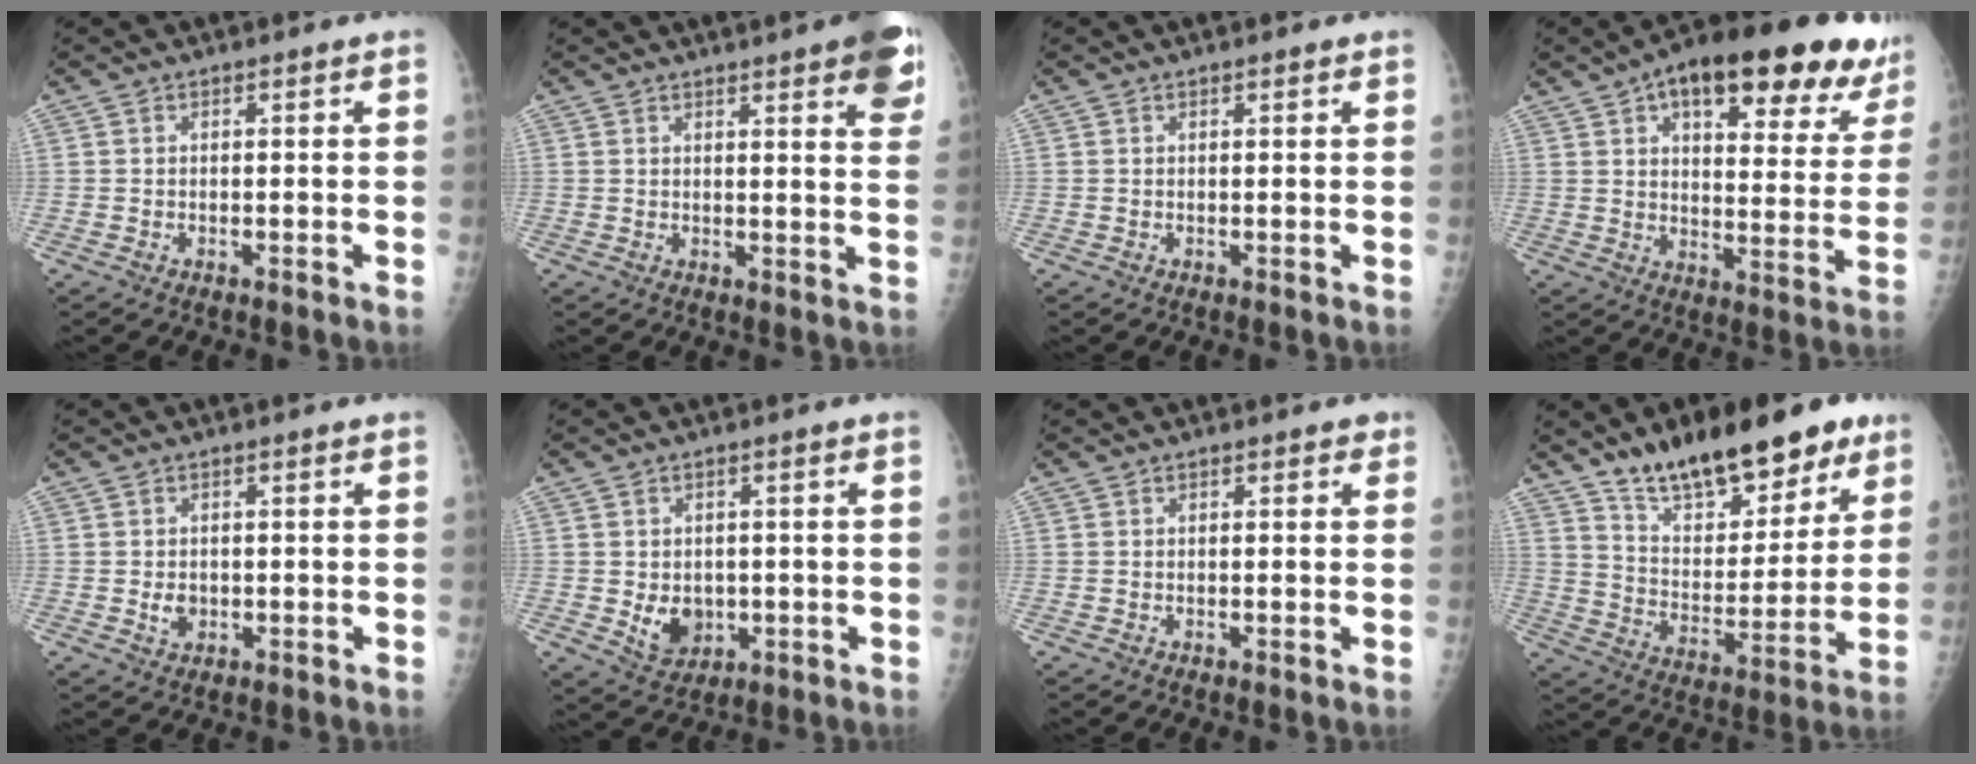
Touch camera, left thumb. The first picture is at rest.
{"total": 11.1, "force": [6.2, 2.2, 9.0], "torque": [-0.088, -0.018, 0.067]}
{"total": 0.9, "force": [0.4, 0.2, 0.7], "torque": [-0.011, 0.001, 0.006]}
{"total": 25.8, "force": [15.0, 10.2, 18.3], "torque": [-0.218, -0.019, 0.202]}
{"total": 2.6, "force": [-0.3, 2.0, 1.7], "torque": [-0.016, 0.003, -0.001]}
{"total": 6.2, "force": [-0.8, 4.8, 3.7], "torque": [-0.037, -0.003, 0.002]}
{"total": 1.8, "force": [0.9, 0.8, 1.3], "torque": [-0.011, 0.000, 0.009]}
{"total": 22.1, "force": [15.1, 9.3, 13.2], "torque": [-0.156, -0.063, 0.244]}